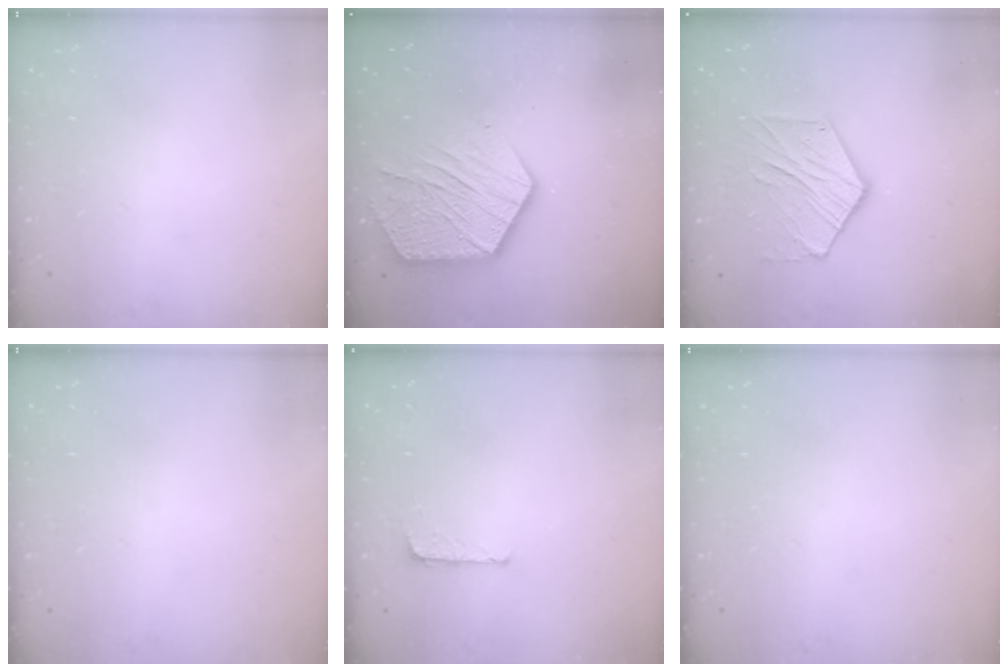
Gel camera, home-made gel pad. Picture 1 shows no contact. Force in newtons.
{"total": 16.4, "press": 16.4, "slide": 1.3}
{"total": 11.4, "press": 11.4, "slide": 0.9}
{"total": 0.0}
{"total": 5.1, "press": 5.1, "slide": 0.3}
{"total": 0.0}